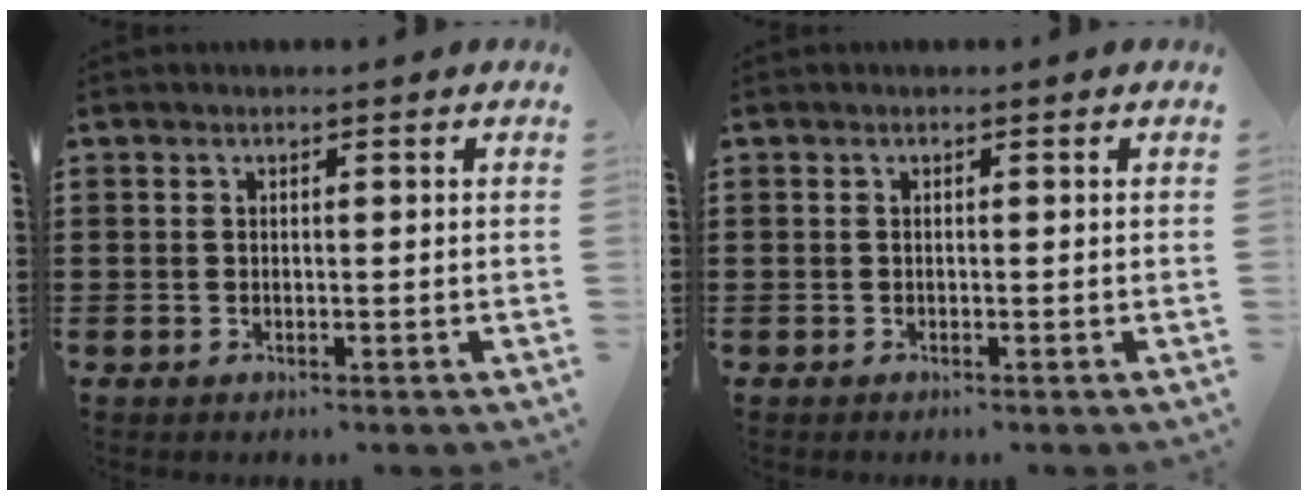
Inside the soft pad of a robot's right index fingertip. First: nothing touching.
{"total": 0.0}